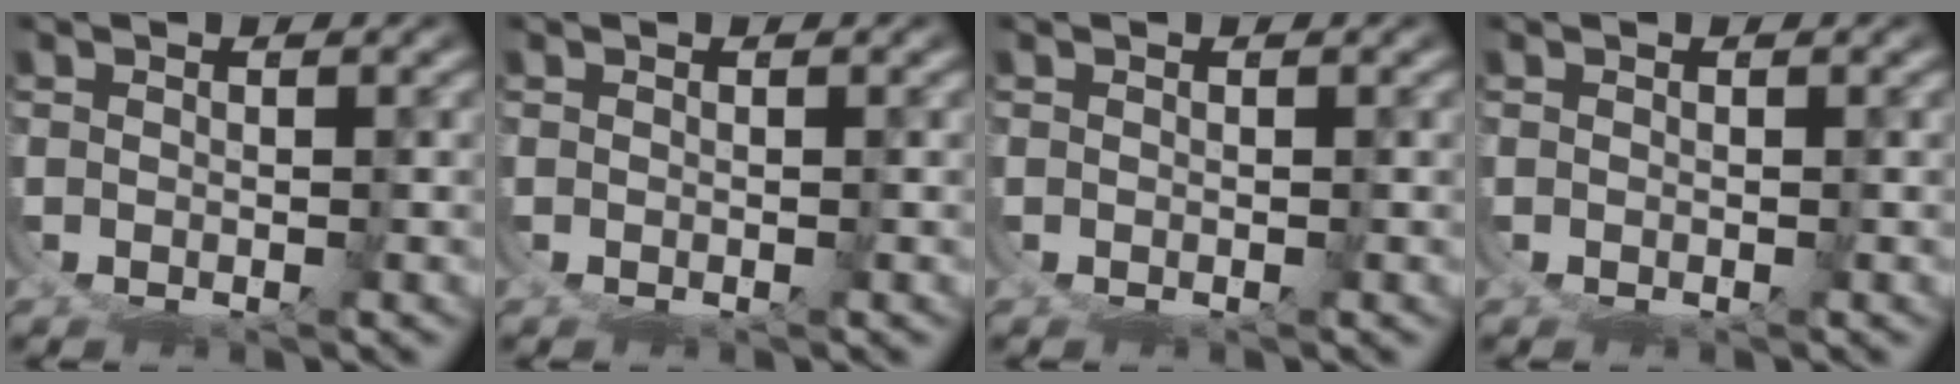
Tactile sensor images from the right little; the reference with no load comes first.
{"total": 0.0}
{"total": 0.0}
{"total": 0.0}